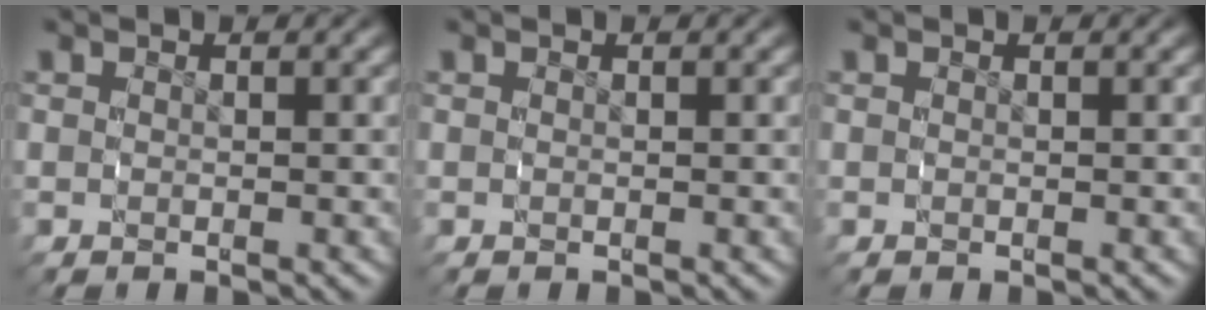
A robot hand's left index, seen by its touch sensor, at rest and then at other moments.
{"total": 0.0}
{"total": 0.0}